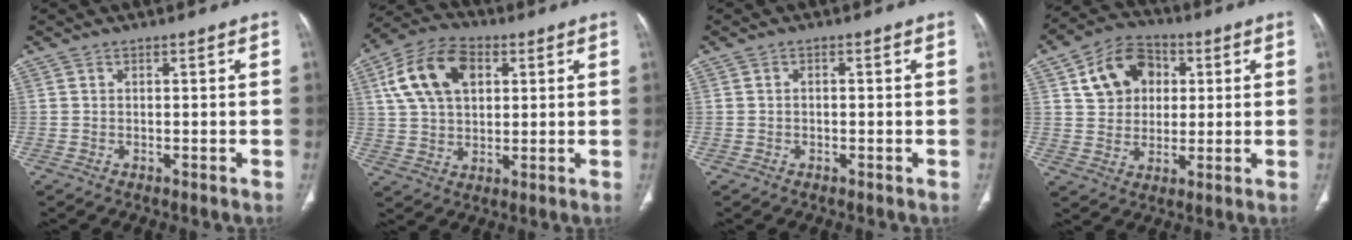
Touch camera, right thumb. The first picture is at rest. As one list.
[{"total": 14.1, "force": [4.6, 9.0, 9.8], "torque": [-0.173, 0.009, 0.083]}, {"total": 0.6, "force": [0.0, 0.5, 0.4], "torque": [-0.007, 0.000, -0.003]}, {"total": 12.2, "force": [3.8, 9.5, 6.6], "torque": [-0.080, 0.002, 0.061]}]